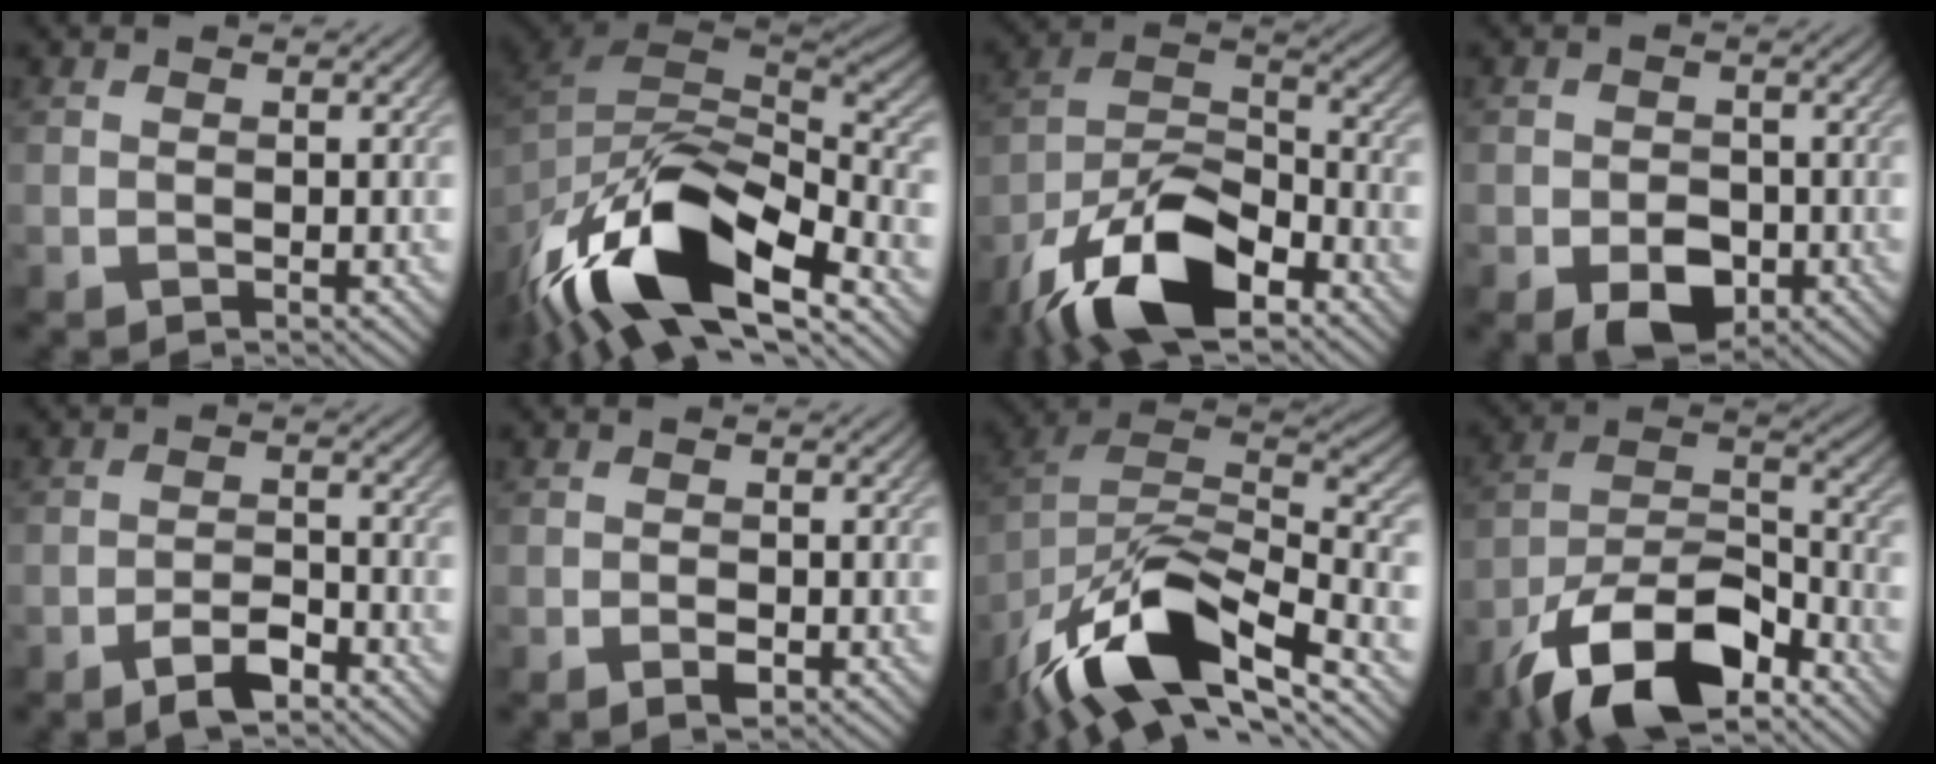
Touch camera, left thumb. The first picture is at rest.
{"total": 17.6, "force": [-10.0, 7.4, 12.5], "torque": [-0.282, -0.035, -0.165]}
{"total": 15.3, "force": [-10.2, 6.0, 9.7], "torque": [-0.199, -0.007, -0.206]}
{"total": 5.1, "force": [-2.3, 3.3, 3.1], "torque": [-0.047, -0.008, -0.044]}
{"total": 3.5, "force": [-2.5, 1.1, 2.3], "torque": [-0.043, 0.005, -0.051]}
{"total": 1.5, "force": [-0.8, 0.6, 1.1], "torque": [-0.017, -0.001, -0.013]}
{"total": 16.8, "force": [-10.8, 6.1, 11.4], "torque": [-0.248, -0.018, -0.192]}
{"total": 14.5, "force": [-9.8, 5.9, 8.9], "torque": [-0.167, -0.006, -0.198]}